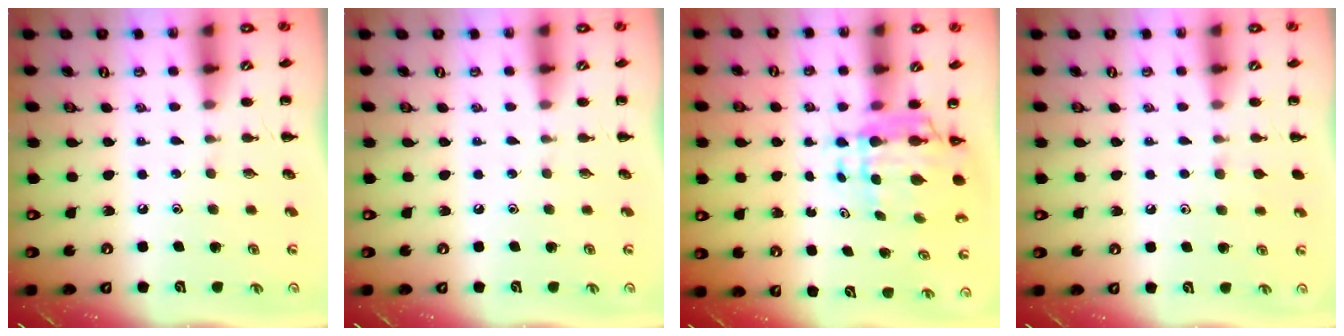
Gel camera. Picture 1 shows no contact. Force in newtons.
{"total": 0.0}
{"total": 6.8, "press": 6.3, "slide": 2.5}
{"total": 4.6, "press": 4.2, "slide": 1.8}